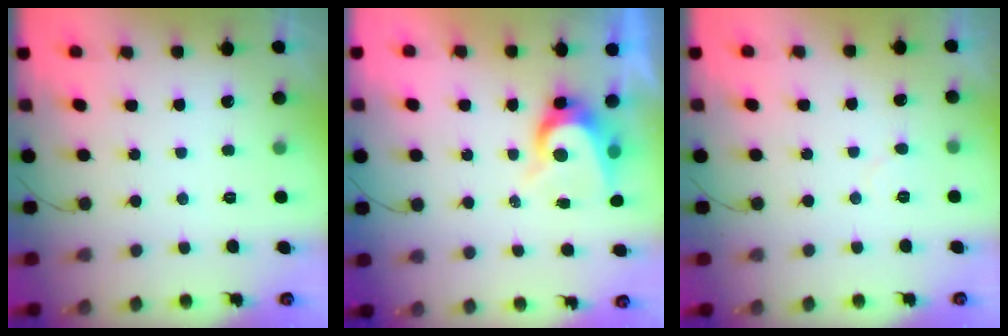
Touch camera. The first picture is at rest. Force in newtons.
{"total": 8.9, "press": 8.9, "slide": 0.9}
{"total": 2.9, "press": 2.9, "slide": 0.2}